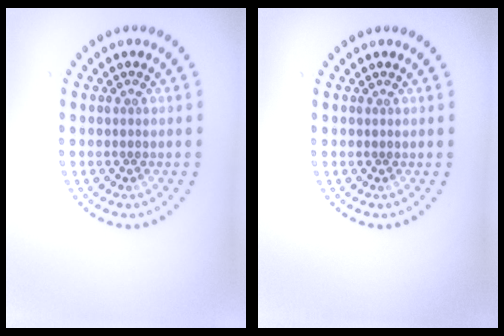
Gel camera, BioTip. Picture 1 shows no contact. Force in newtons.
{"total": 0.0}